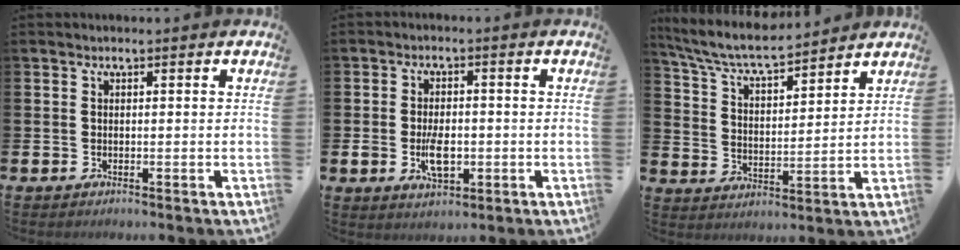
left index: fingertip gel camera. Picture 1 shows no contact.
{"total": 4.9, "force": [-1.1, 2.7, 3.9], "torque": [-0.048, -0.002, -0.021]}
{"total": 6.8, "force": [6.4, 0.7, 2.2], "torque": [-0.075, -0.035, 0.115]}